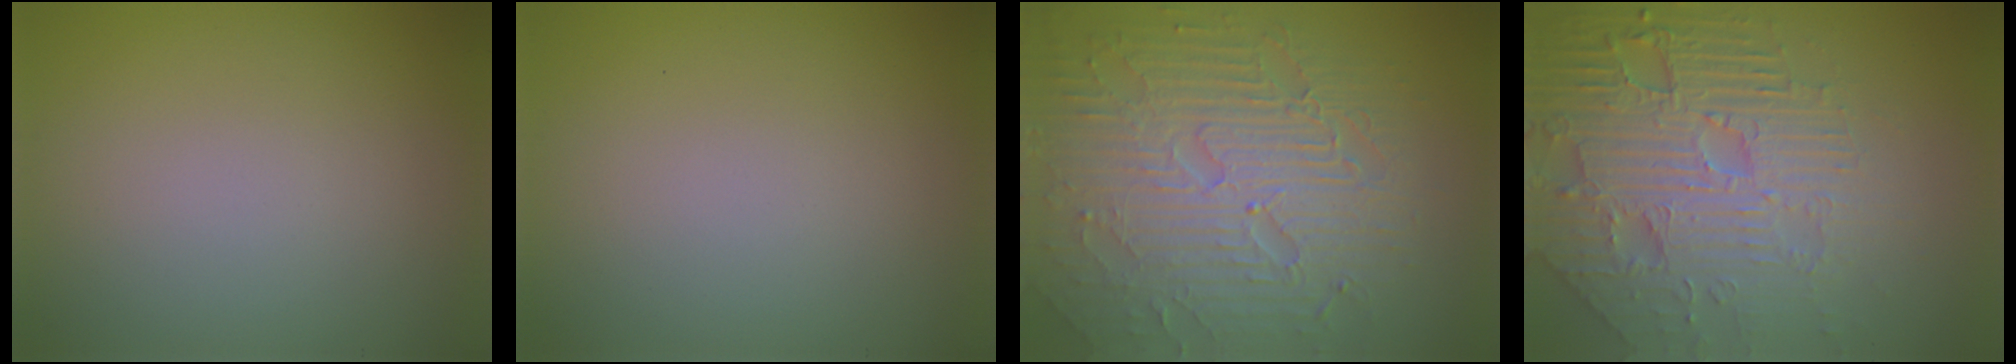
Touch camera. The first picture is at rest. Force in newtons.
{"total": 0.0}
{"total": 8.9, "press": 6.3, "slide": 6.3}
{"total": 8.7, "press": 6.1, "slide": 6.2}